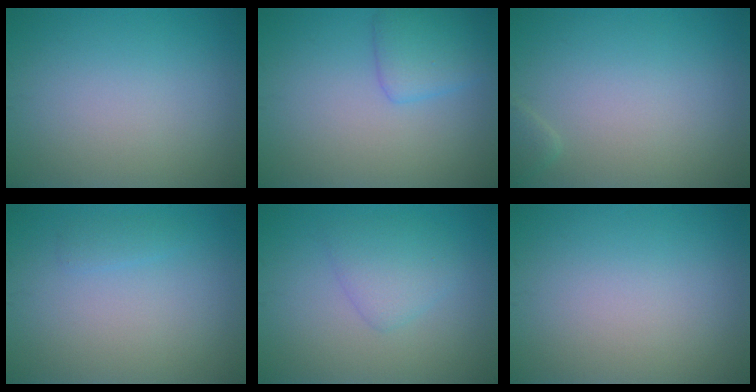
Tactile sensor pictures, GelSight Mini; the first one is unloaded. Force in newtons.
{"total": 2.7, "press": 2.7, "slide": 0.1}
{"total": 0.8, "press": 0.8, "slide": 0.1}
{"total": 0.8, "press": 0.8, "slide": 0.0}
{"total": 2.5, "press": 2.5, "slide": 0.1}
{"total": 0.0}